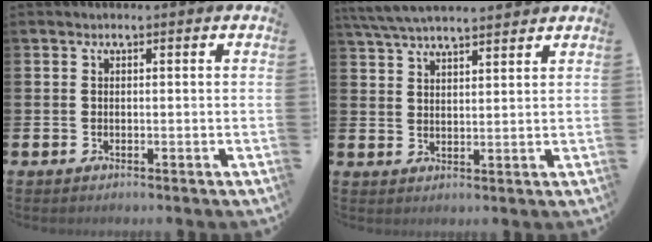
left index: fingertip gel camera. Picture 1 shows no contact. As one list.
[{"total": 5.3, "force": [5.0, 0.6, 1.5], "torque": [-0.047, -0.018, 0.093]}]